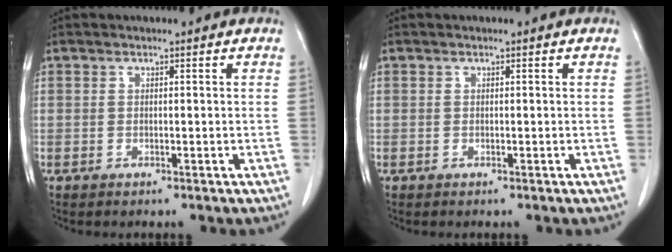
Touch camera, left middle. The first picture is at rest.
{"total": 0.0}